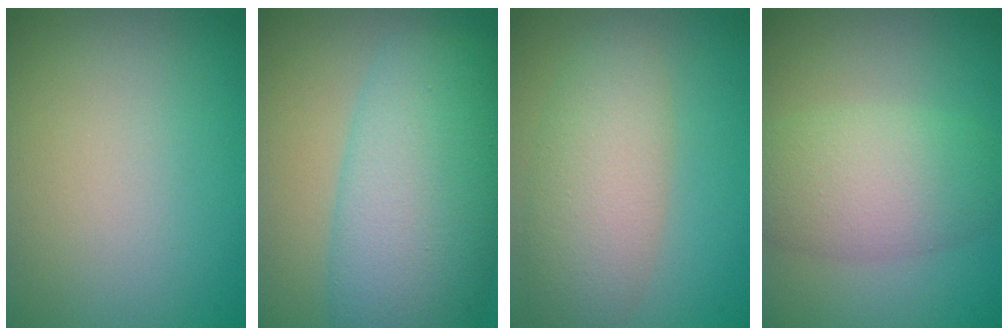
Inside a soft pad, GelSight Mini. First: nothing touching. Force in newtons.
{"total": 10.9, "press": 10.9, "slide": 0.3}
{"total": 5.2, "press": 5.2, "slide": 0.3}
{"total": 5.1, "press": 5.0, "slide": 0.3}